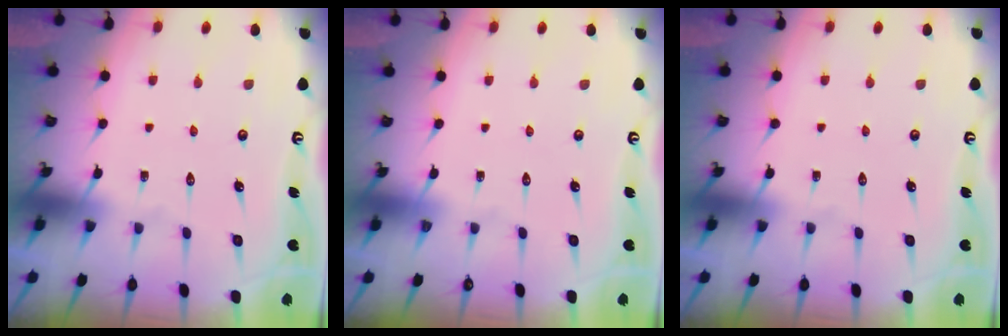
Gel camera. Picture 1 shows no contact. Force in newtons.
{"total": 0.0}
{"total": 0.0}